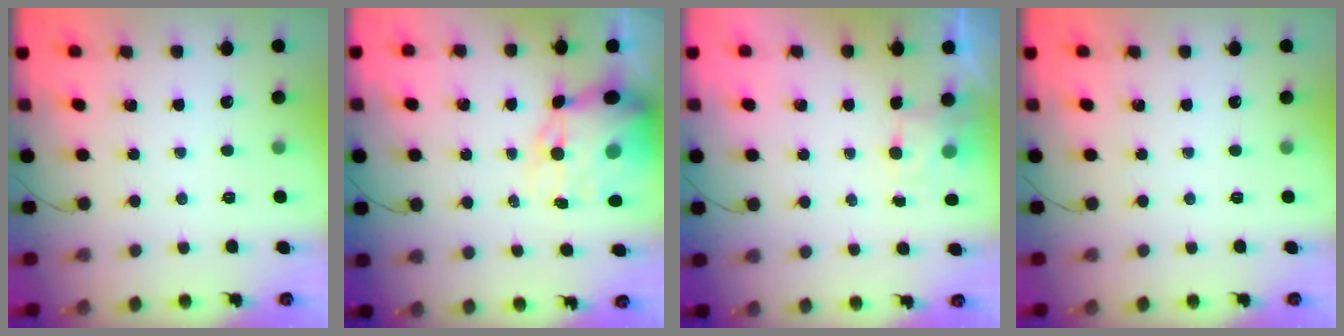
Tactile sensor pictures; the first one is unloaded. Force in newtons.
{"total": 12.5, "press": 12.0, "slide": 3.3}
{"total": 3.8, "press": 3.7, "slide": 1.1}
{"total": 0.0}